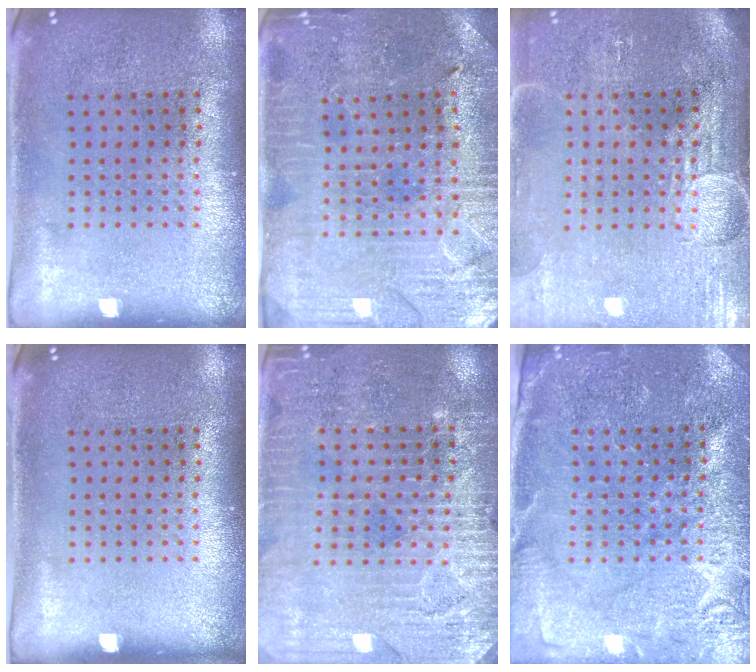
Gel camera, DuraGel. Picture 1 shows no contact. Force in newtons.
{"total": 1.8, "press": 1.8, "slide": 0.4}
{"total": 3.8, "press": 3.4, "slide": 1.6}
{"total": 0.0}
{"total": 3.2, "press": 3.1, "slide": 0.8}
{"total": 3.5, "press": 3.4, "slide": 0.6}